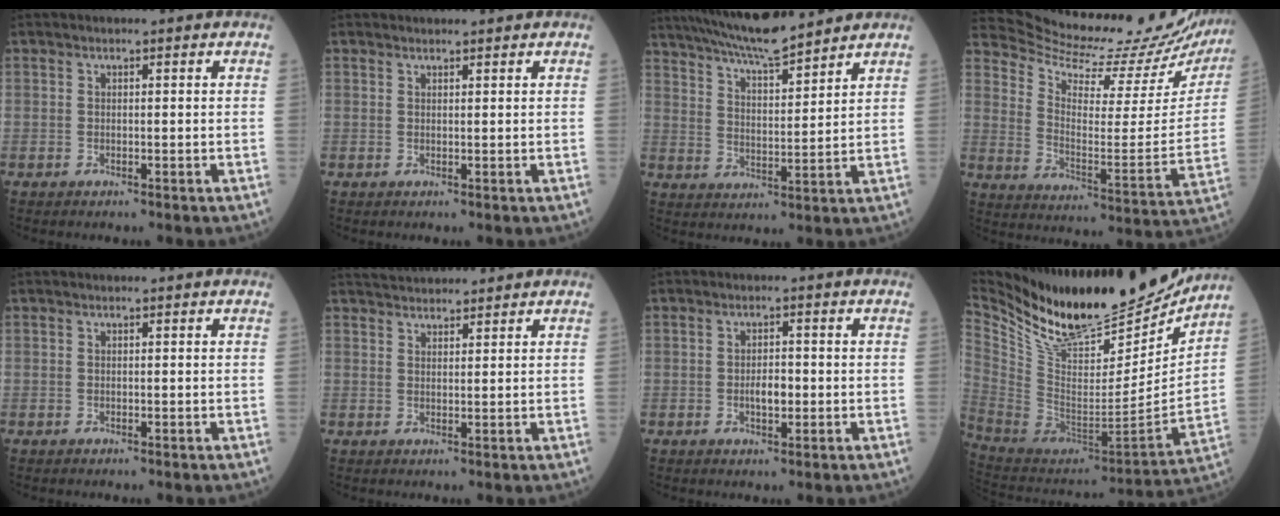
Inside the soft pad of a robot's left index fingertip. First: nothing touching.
{"total": 1.1, "force": [1.1, 0.1, 0.1], "torque": [-0.006, 0.007, 0.021]}
{"total": 12.8, "force": [11.5, 0.9, 5.5], "torque": [-0.103, 0.013, 0.198]}
{"total": 24.6, "force": [23.9, 3.0, 5.1], "torque": [-0.097, -0.098, 0.313]}
{"total": 0.0}
{"total": 7.3, "force": [6.8, 0.9, 2.5], "torque": [-0.046, 0.030, 0.116]}
{"total": 2.7, "force": [-0.6, 1.2, 2.4], "torque": [-0.042, 0.003, -0.008]}
{"total": 25.7, "force": [22.3, 6.0, 11.1], "torque": [-0.209, -0.043, 0.365]}